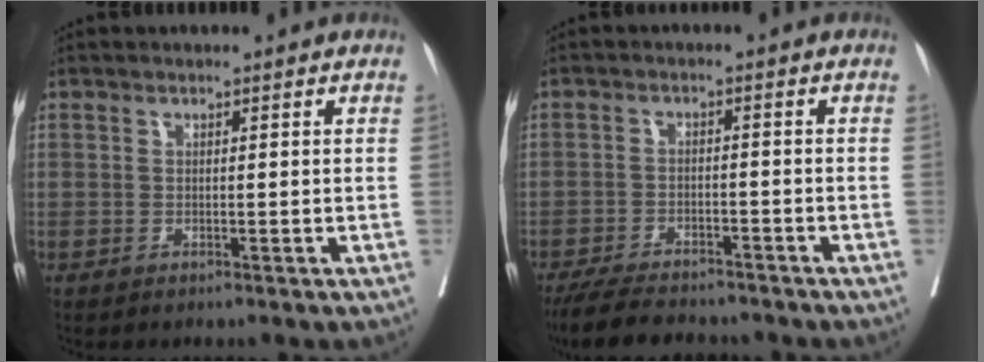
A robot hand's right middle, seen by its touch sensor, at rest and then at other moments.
{"total": 9.6, "force": [-8.5, 2.2, 3.9], "torque": [-0.063, -0.016, -0.133]}